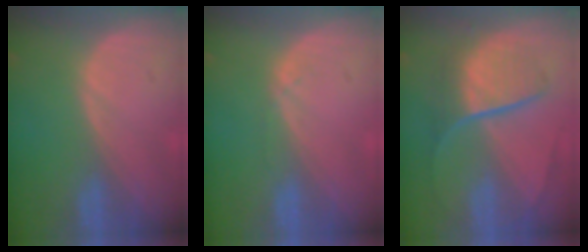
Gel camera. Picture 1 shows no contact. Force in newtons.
{"total": 0.9, "press": 0.8, "slide": 0.2}
{"total": 9.1, "press": 7.6, "slide": 5.1}